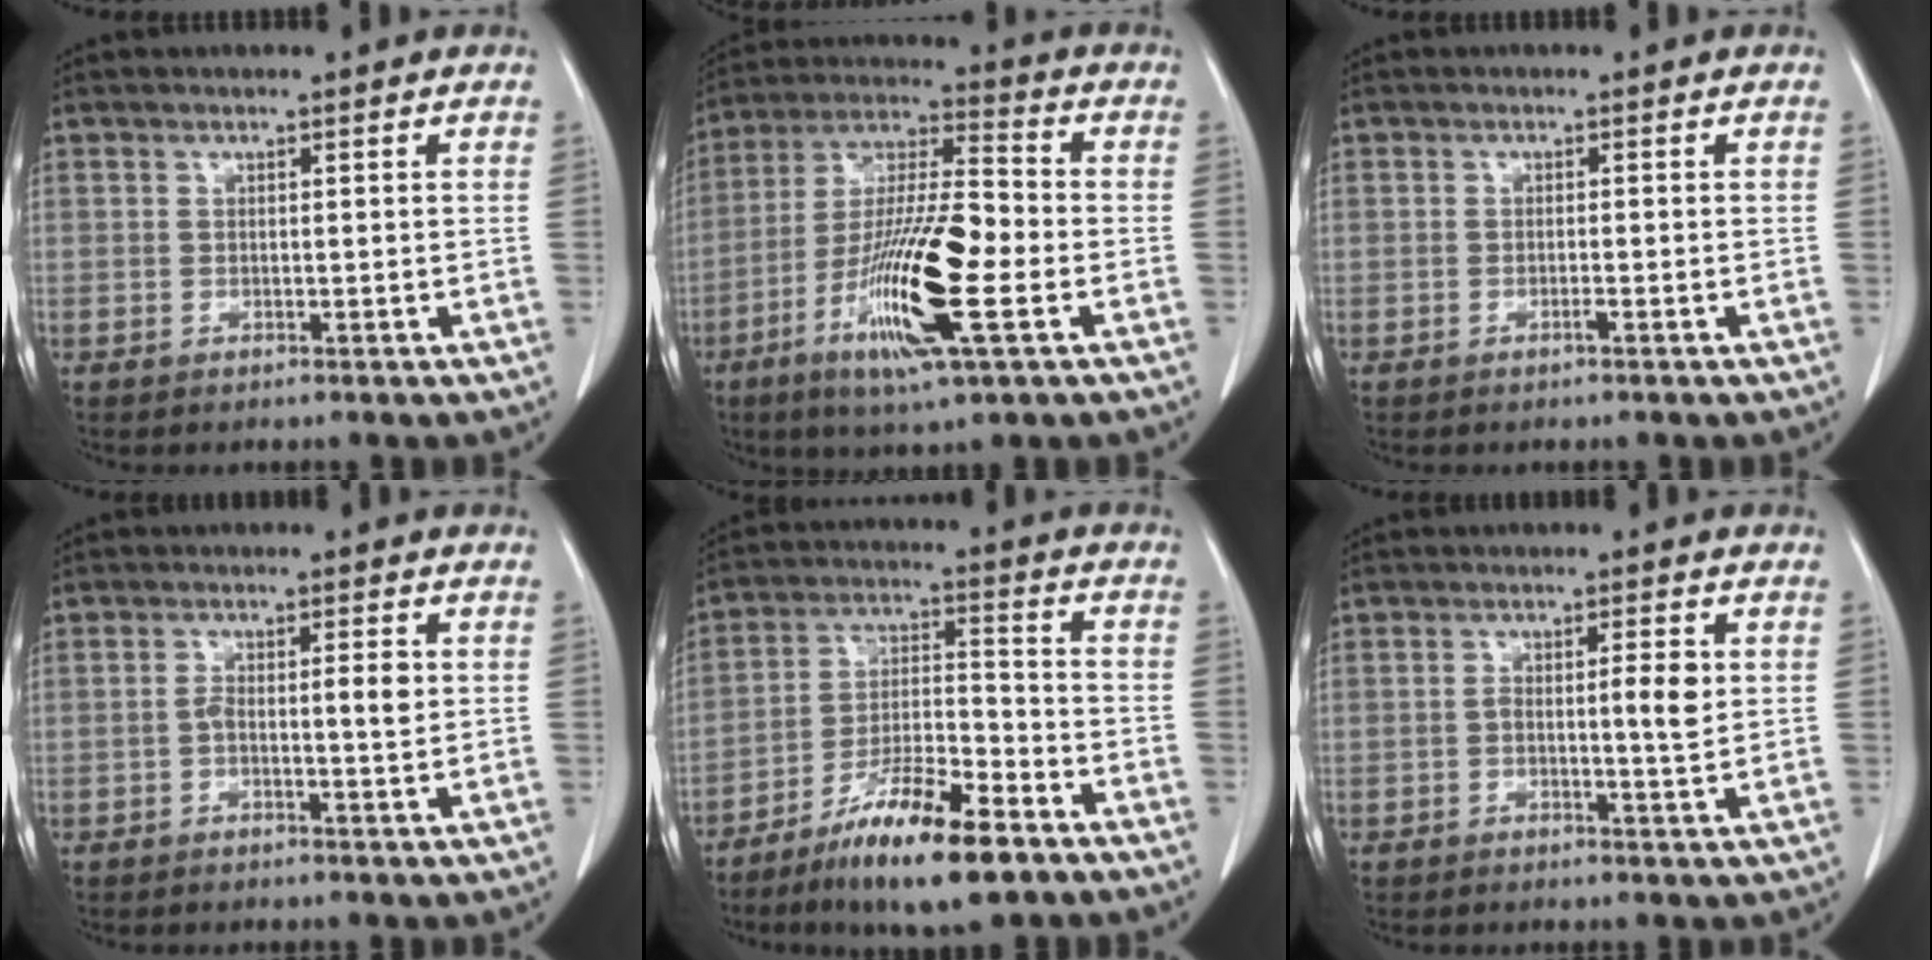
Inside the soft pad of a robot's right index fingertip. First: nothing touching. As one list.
[{"total": 17.4, "force": [-5.6, 2.0, 16.3], "torque": [-0.321, -0.016, -0.101]}, {"total": 0.7, "force": [-0.4, 0.0, 0.5], "torque": [-0.013, 0.001, -0.006]}, {"total": 3.7, "force": [-0.2, 0.8, 3.6], "torque": [-0.064, 0.007, -0.002]}, {"total": 14.2, "force": [-9.3, 2.4, 10.5], "torque": [-0.196, -0.017, -0.164]}, {"total": 4.2, "force": [0.2, 0.7, 4.2], "torque": [-0.064, 0.001, 0.002]}]